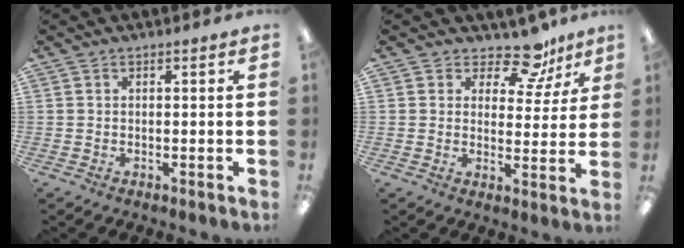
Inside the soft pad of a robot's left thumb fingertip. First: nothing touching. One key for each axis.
{"total": 10.4, "fx": 8.2, "fy": 4.8, "fz": 4.3, "tx": -0.061, "ty": -0.054, "tz": 0.146}